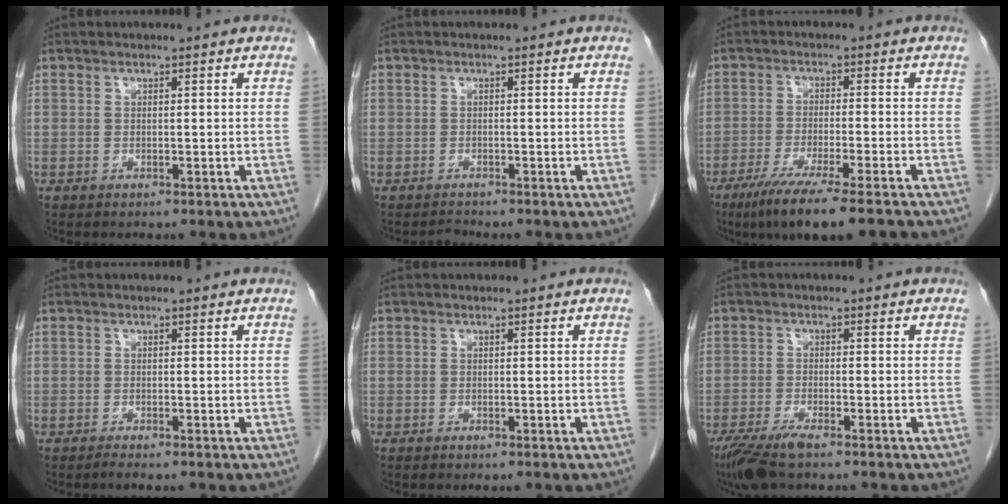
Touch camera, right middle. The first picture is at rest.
{"total": 0.7, "force": [-0.7, -0.2, -0.2], "torque": [0.001, -0.007, -0.010]}
{"total": 10.8, "force": [-8.0, -0.5, 7.3], "torque": [-0.117, -0.032, -0.130]}
{"total": 0.8, "force": [-0.6, -0.3, 0.4], "torque": [-0.014, -0.004, -0.012]}
{"total": 0.0}
{"total": 5.6, "force": [-4.0, 0.8, 3.8], "torque": [-0.074, -0.014, -0.072]}